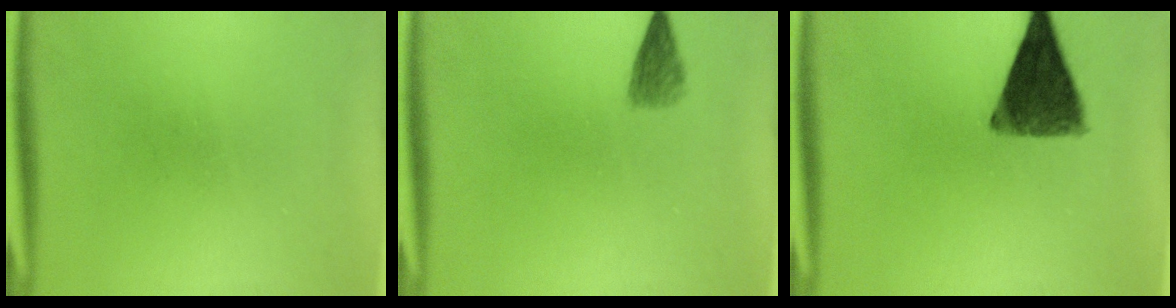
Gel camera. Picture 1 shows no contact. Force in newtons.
{"total": 2.2}
{"total": 10.5}